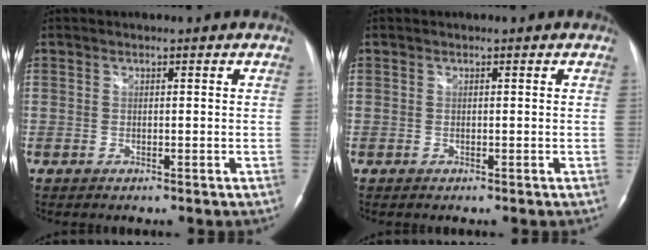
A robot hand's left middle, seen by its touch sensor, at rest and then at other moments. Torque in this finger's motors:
{"motor_torque": [-0.03, 0.01, 0.01, 0.01]}